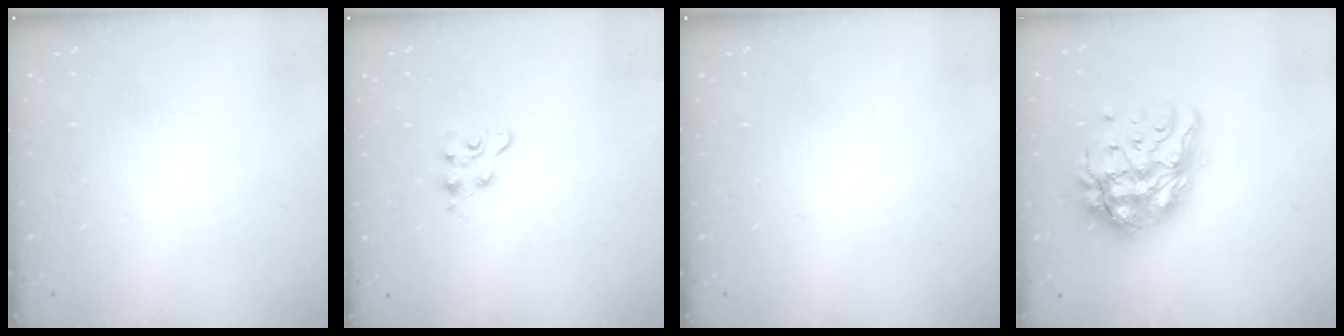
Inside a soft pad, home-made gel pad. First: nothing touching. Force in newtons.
{"total": 3.4, "press": 3.3, "slide": 0.4}
{"total": 0.0}
{"total": 15.6, "press": 15.6, "slide": 1.1}